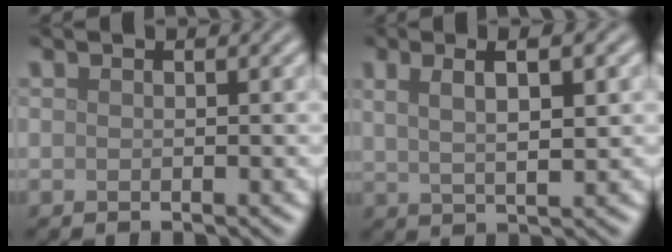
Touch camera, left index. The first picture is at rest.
{"total": 4.9, "force": [1.7, 1.5, 4.3], "torque": [-0.065, 0.002, 0.025]}